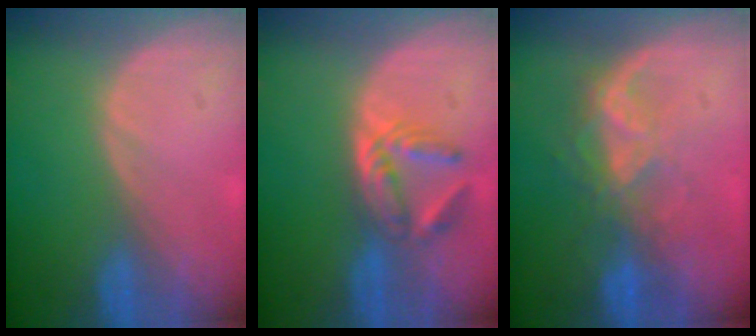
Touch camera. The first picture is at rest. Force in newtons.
{"total": 5.8, "press": 5.0, "slide": 2.9}
{"total": 6.6, "press": 5.9, "slide": 2.8}